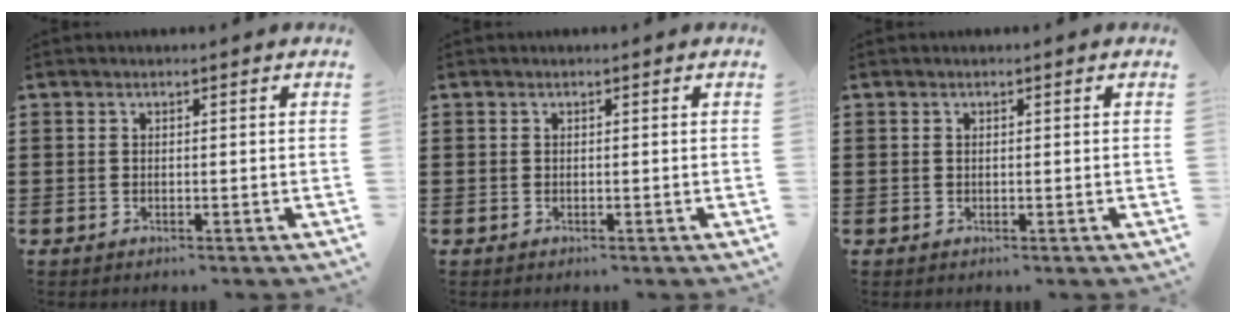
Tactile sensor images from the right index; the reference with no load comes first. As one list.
[{"total": 0.0}, {"total": 0.0}]